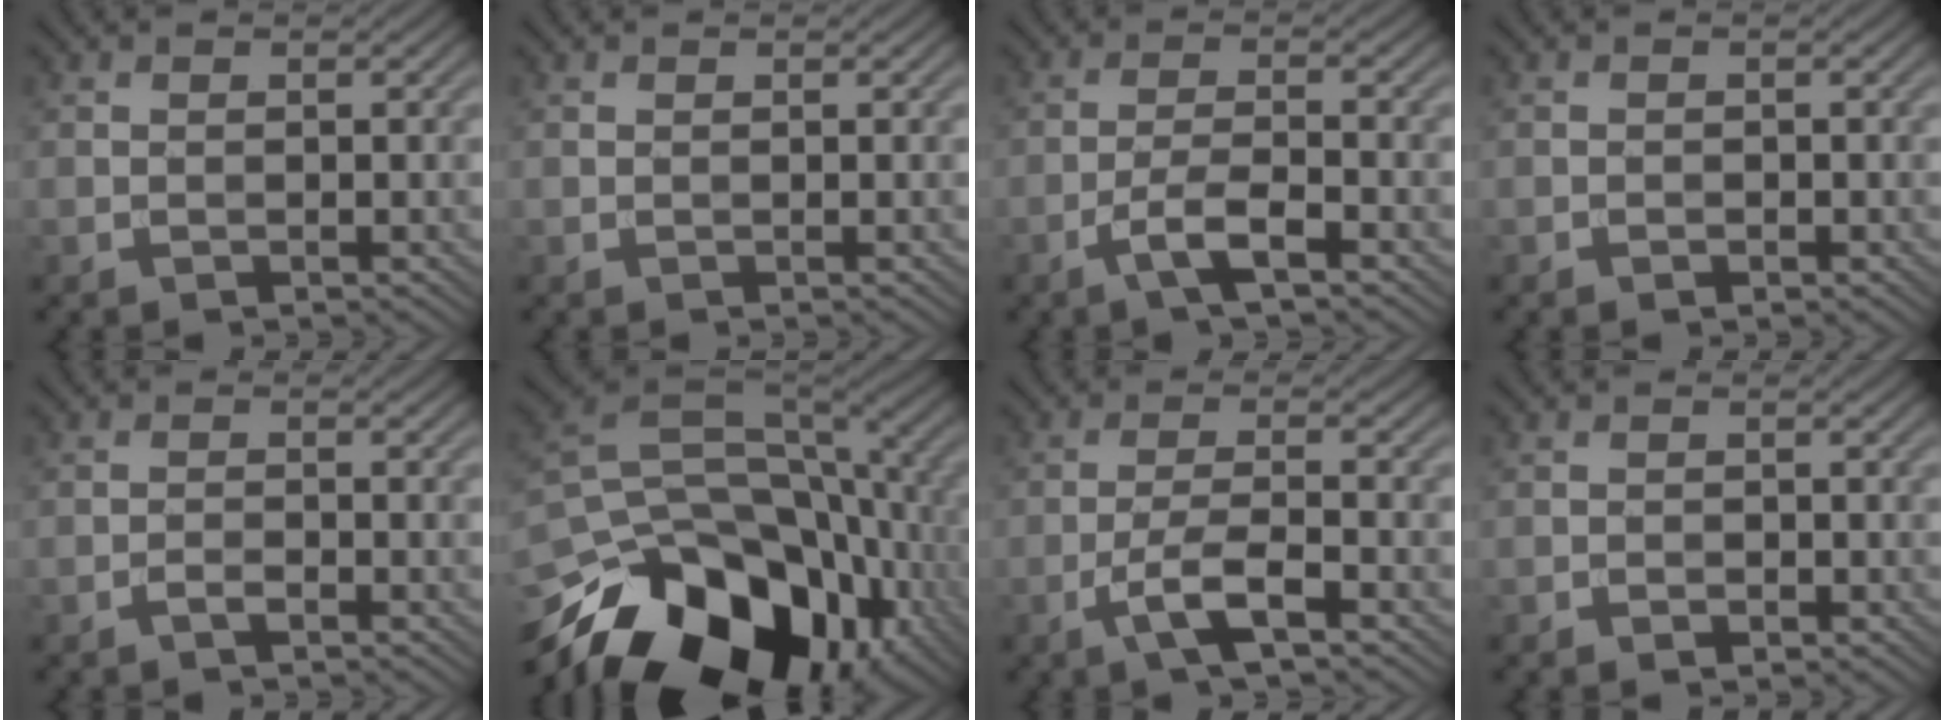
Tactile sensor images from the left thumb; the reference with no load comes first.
{"total": 0.0}
{"total": 4.3, "force": [-2.5, 0.9, 3.3], "torque": [-0.070, 0.007, -0.056]}
{"total": 0.7, "force": [-0.4, 0.4, 0.3], "torque": [-0.002, -0.002, -0.006]}
{"total": 1.5, "force": [-1.1, 0.4, 0.9], "torque": [-0.018, 0.002, -0.022]}
{"total": 18.9, "force": [-9.8, 11.7, 11.2], "torque": [-0.238, -0.035, -0.145]}
{"total": 4.9, "force": [-2.6, 1.0, 4.0], "torque": [-0.081, 0.006, -0.056]}
{"total": 1.0, "force": [-0.6, 0.6, 0.5], "torque": [-0.006, -0.002, -0.010]}